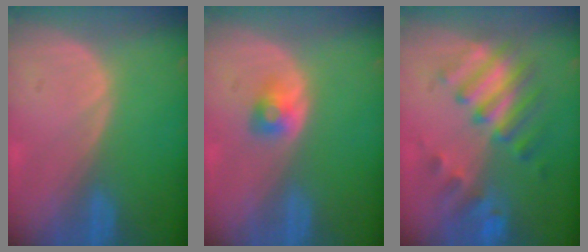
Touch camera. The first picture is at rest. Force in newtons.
{"total": 2.4, "press": 2.2, "slide": 0.7}
{"total": 7.9, "press": 7.7, "slide": 1.8}